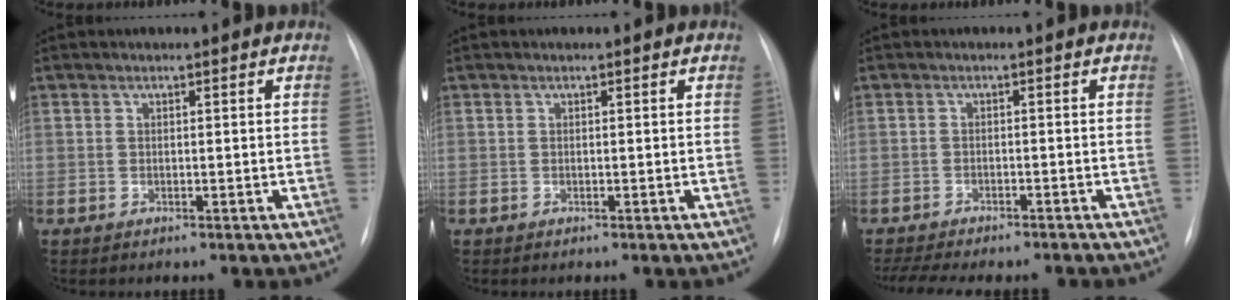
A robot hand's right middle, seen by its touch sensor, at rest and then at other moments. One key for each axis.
{"total": 0.0}
{"total": 11.6, "fx": -10.2, "fy": 2.7, "fz": 4.9, "tx": -0.079, "ty": -0.004, "tz": -0.134}